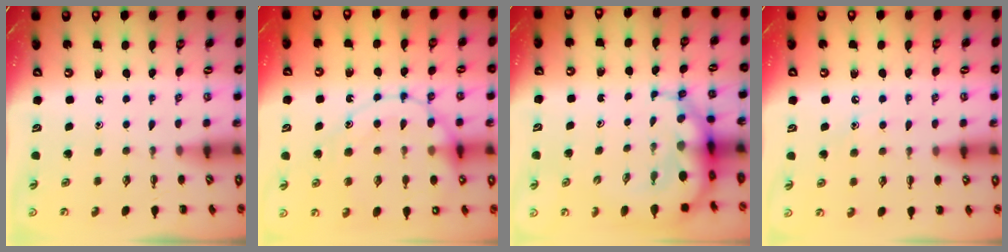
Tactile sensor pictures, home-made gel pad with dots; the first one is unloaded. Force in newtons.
{"total": 16.5, "press": 16.3, "slide": 2.2}
{"total": 9.5, "press": 9.2, "slide": 2.4}
{"total": 7.9, "press": 7.6, "slide": 1.9}